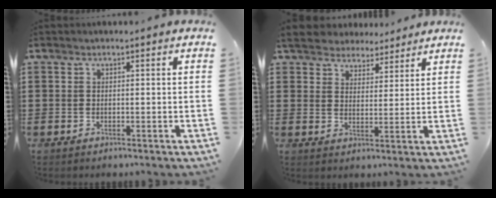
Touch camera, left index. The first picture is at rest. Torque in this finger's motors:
{"motor_torque": [1.40, -0.74, 1.05, 0.21]}